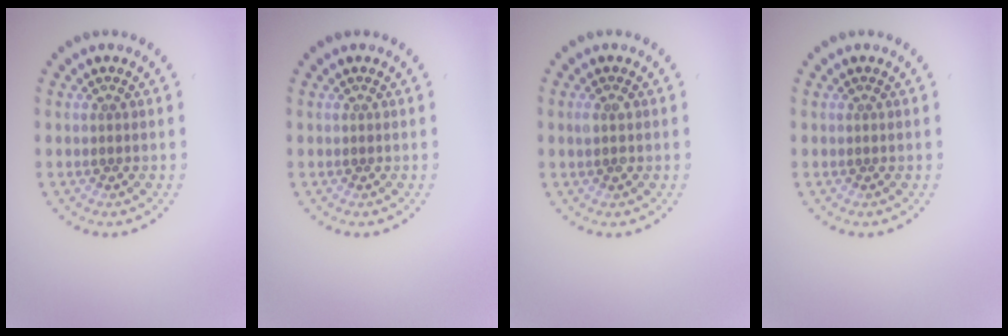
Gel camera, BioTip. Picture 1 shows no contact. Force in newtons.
{"total": 0.0}
{"total": 1.0, "press": 1.0, "slide": 0.1}
{"total": 0.0}